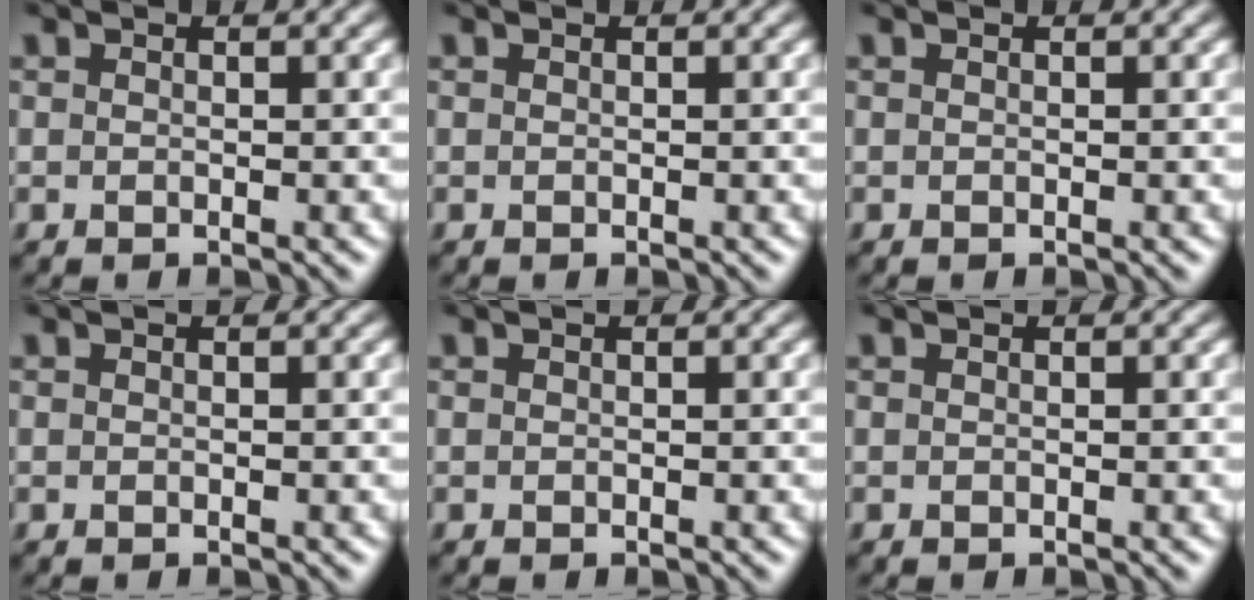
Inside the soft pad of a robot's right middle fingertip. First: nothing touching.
{"total": 0.0}
{"total": 0.0}
{"total": 0.0}
{"total": 0.0}
{"total": 0.0}